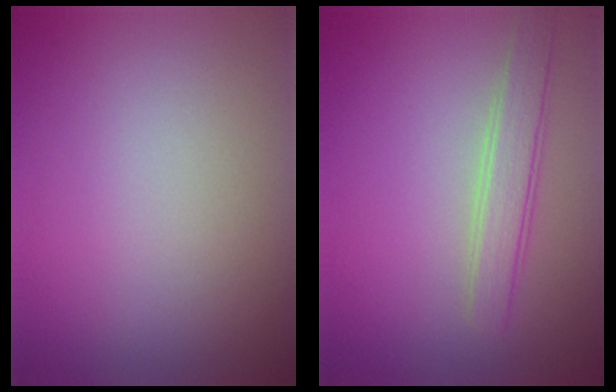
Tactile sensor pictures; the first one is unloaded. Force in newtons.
{"total": 2.6, "press": 2.6, "slide": 0.1}